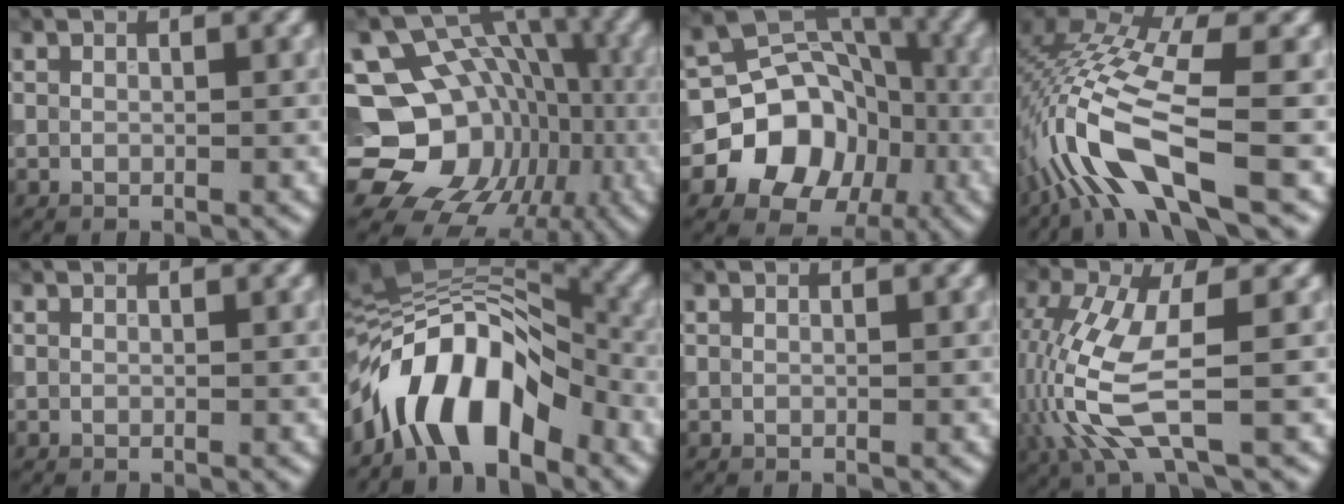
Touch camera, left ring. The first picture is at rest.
{"total": 18.4, "force": [-4.2, 15.7, 8.7], "torque": [-0.137, 0.000, -0.066]}
{"total": 11.1, "force": [-3.2, 9.5, 4.6], "torque": [-0.071, 0.005, -0.092]}
{"total": 10.2, "force": [-3.1, 3.0, 9.3], "torque": [-0.196, 0.013, -0.065]}
{"total": 0.0}
{"total": 9.8, "force": [-5.1, 4.5, 7.1], "torque": [-0.104, 0.021, -0.097]}
{"total": 0.0}
{"total": 7.3, "force": [-1.7, 2.7, 6.6], "torque": [-0.176, -0.007, -0.032]}